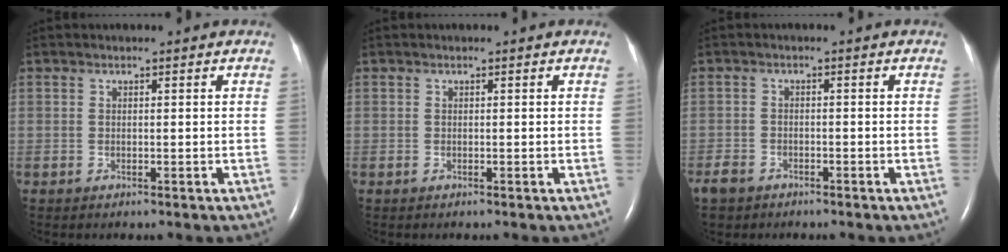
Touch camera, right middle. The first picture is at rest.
{"total": 0.0}
{"total": 3.6, "force": [-2.8, 2.1, 0.9], "torque": [-0.024, 0.000, -0.049]}